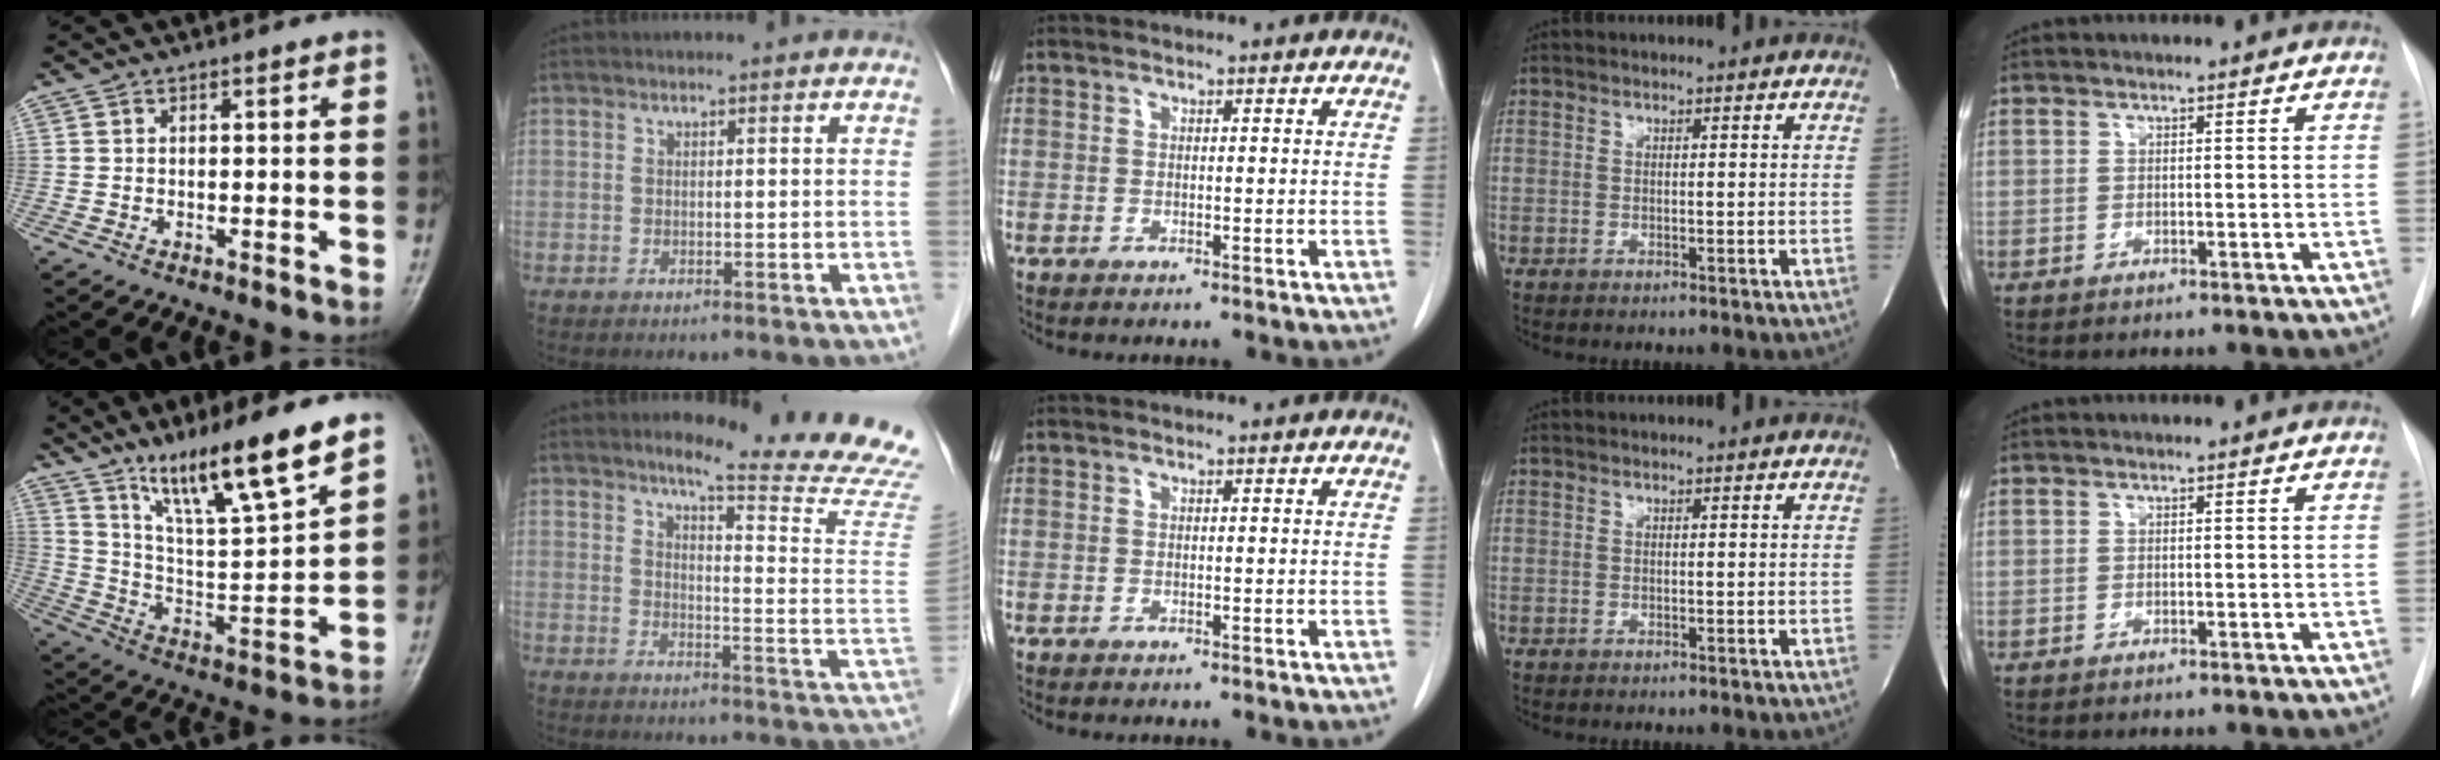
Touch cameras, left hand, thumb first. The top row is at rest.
{"thumb": {"total": 17.5, "force": [12.3, 2.2, 12.3], "torque": [-0.193, -0.067, 0.223]}, "index": {"total": 17.3, "force": [15.9, -1.8, 6.5], "torque": [-0.099, -0.123, 0.181]}}